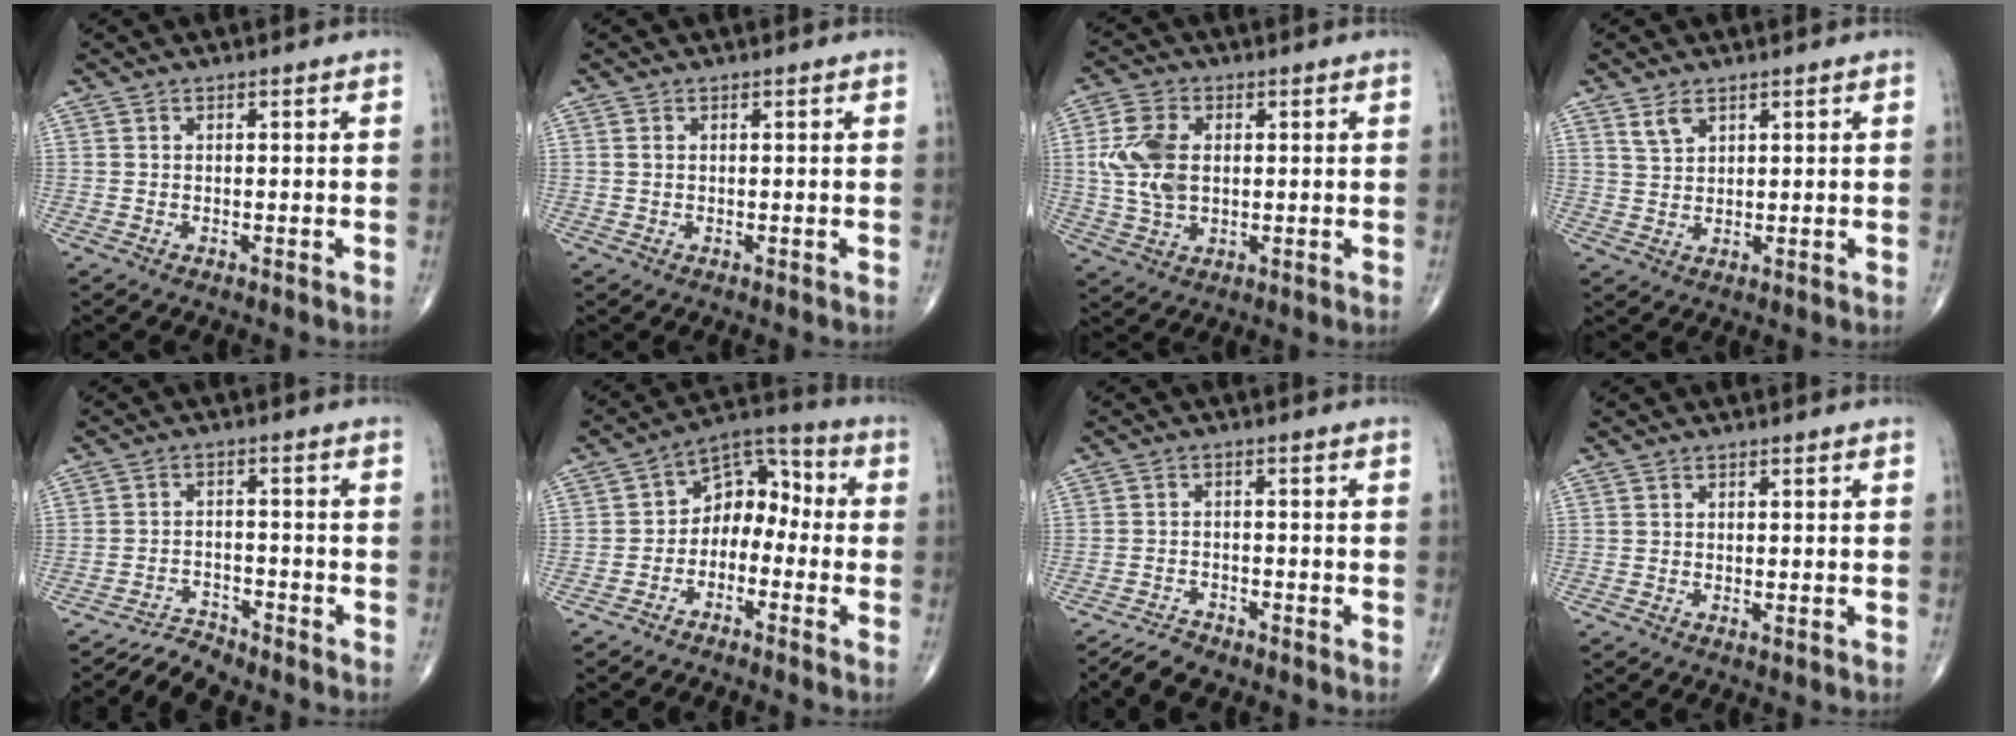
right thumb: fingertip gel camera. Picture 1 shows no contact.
{"total": 0.6, "force": [0.2, 0.3, 0.4], "torque": [-0.010, 0.006, 0.004]}
{"total": 9.5, "force": [1.1, 6.1, 7.2], "torque": [-0.149, 0.003, 0.026]}
{"total": 3.1, "force": [2.1, 1.6, 1.7], "torque": [-0.028, -0.010, 0.047]}
{"total": 3.7, "force": [-3.7, 0.3, -0.2], "torque": [0.001, 0.022, -0.067]}
{"total": 9.1, "force": [-2.4, 6.5, 5.8], "torque": [-0.058, 0.060, -0.058]}
{"total": 3.5, "force": [-3.3, 0.8, 1.0], "torque": [-0.029, 0.005, -0.062]}
{"total": 0.6, "force": [-0.1, 0.2, 0.6], "torque": [-0.014, -0.004, -0.002]}